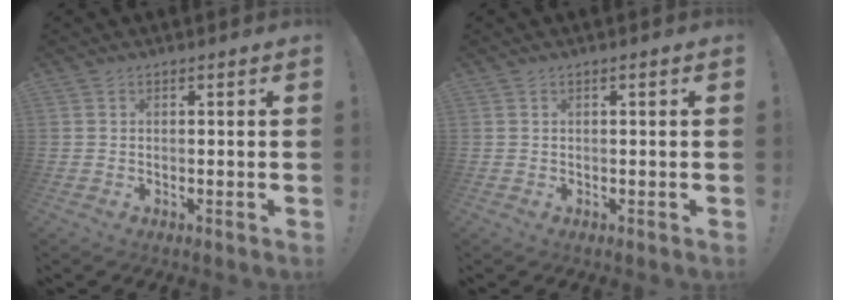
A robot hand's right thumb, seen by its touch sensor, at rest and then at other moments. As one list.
[{"total": 0.9, "force": [0.0, 0.0, 0.9], "torque": [-0.019, 0.000, 0.000]}]